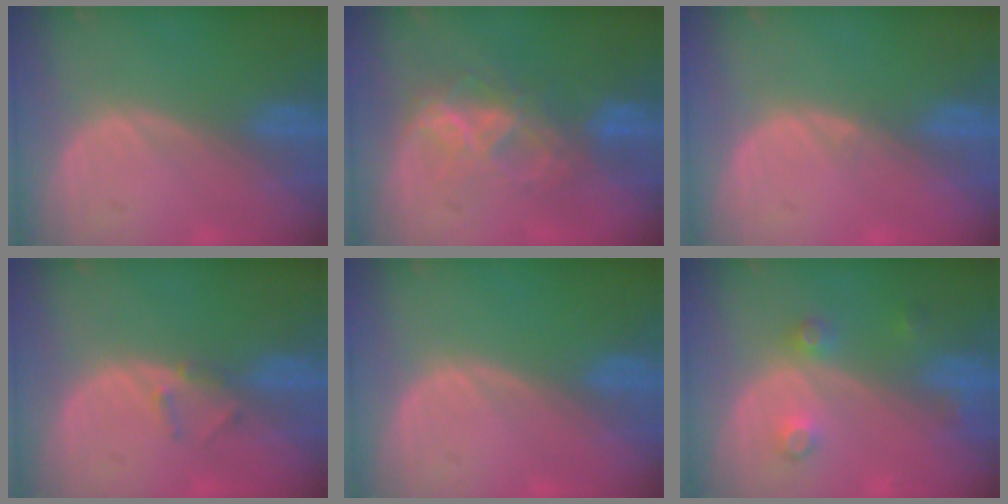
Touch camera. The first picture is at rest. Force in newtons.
{"total": 6.3, "press": 6.2, "slide": 0.6}
{"total": 0.6, "press": 0.4, "slide": 0.5}
{"total": 1.8, "press": 1.5, "slide": 0.9}
{"total": 0.0}
{"total": 3.8, "press": 3.4, "slide": 1.5}